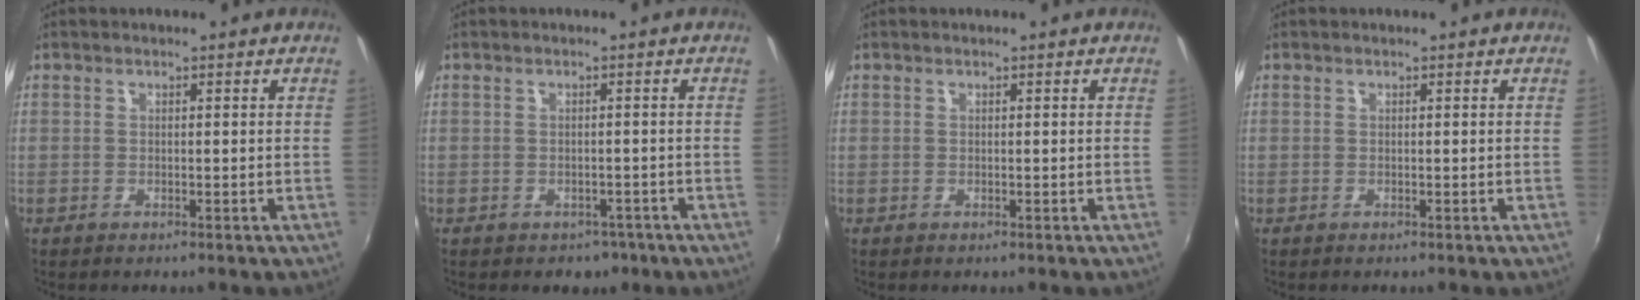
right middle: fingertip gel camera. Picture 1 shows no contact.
{"total": 3.5, "force": [-2.2, 2.5, 1.1], "torque": [-0.025, -0.004, -0.022]}
{"total": 0.0}
{"total": 0.0}